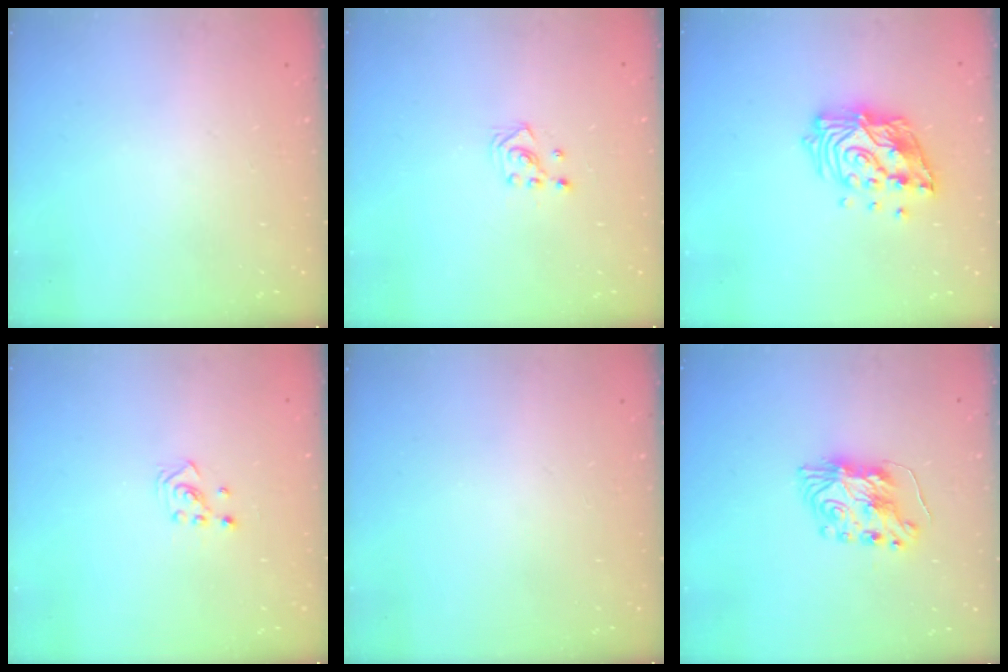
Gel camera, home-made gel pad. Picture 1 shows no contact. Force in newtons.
{"total": 2.9, "press": 2.9, "slide": 0.4}
{"total": 16.1, "press": 16.0, "slide": 1.9}
{"total": 2.5, "press": 2.5, "slide": 0.4}
{"total": 0.0}
{"total": 8.6, "press": 8.6, "slide": 0.5}